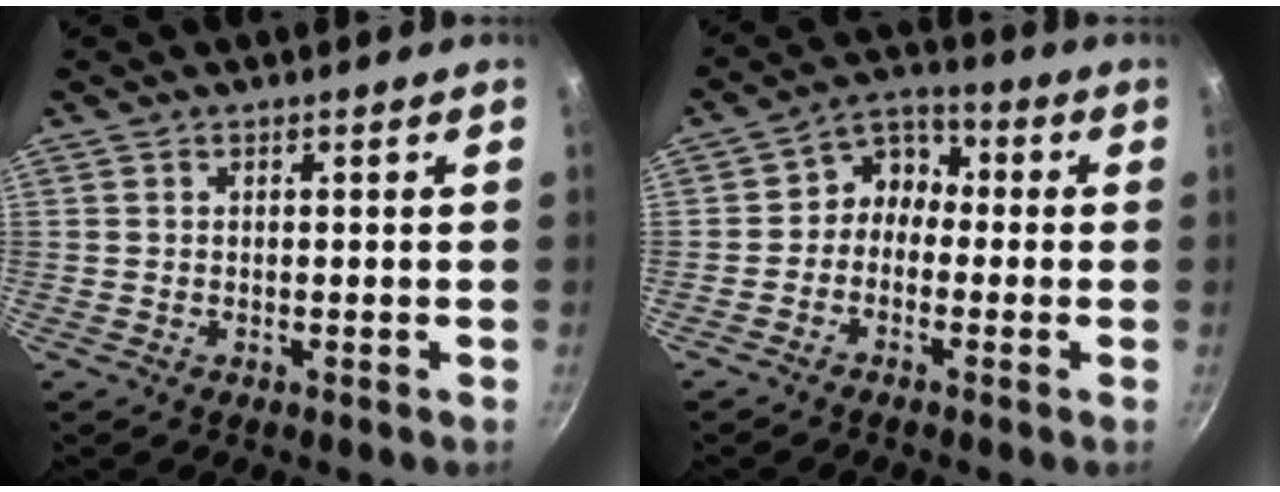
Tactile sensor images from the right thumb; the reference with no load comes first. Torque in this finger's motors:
{"motor_torque": [-0.16, 0.24, 0.04, 0.08, 0.02]}